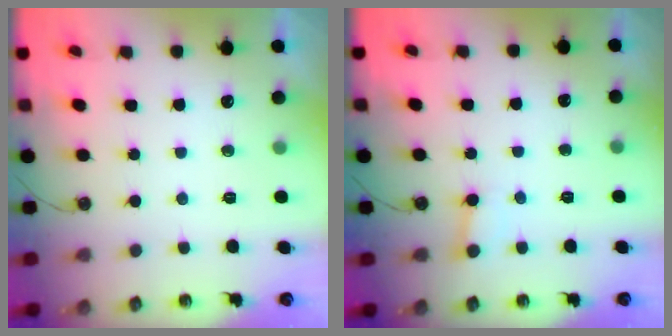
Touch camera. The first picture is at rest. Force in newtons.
{"total": 2.5, "press": 2.5, "slide": 0.2}